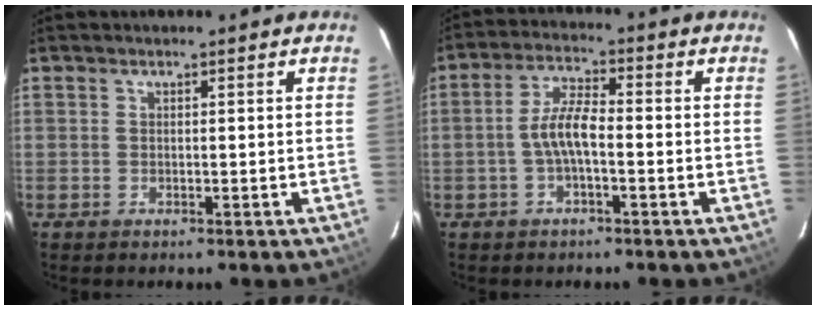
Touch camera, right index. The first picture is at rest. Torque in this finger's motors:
{"motor_torque": [0.62, -0.48, 0.46, 0.13]}